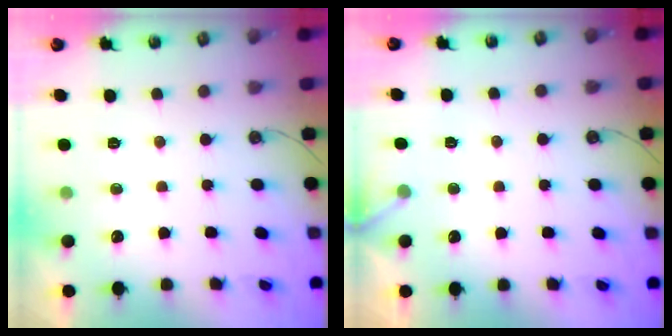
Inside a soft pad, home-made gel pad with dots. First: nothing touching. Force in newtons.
{"total": 3.2, "press": 3.2, "slide": 0.4}